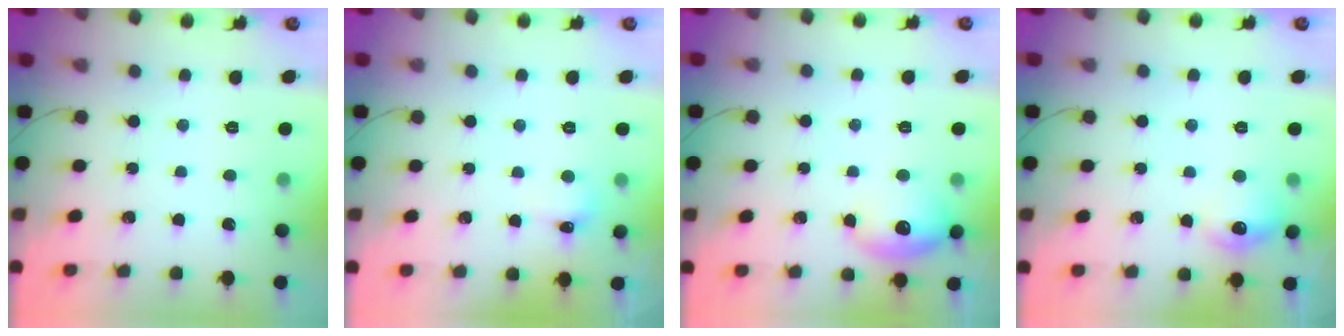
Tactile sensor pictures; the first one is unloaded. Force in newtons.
{"total": 4.9, "press": 4.7, "slide": 1.4}
{"total": 10.3, "press": 10.1, "slide": 1.7}
{"total": 8.8, "press": 8.7, "slide": 0.6}